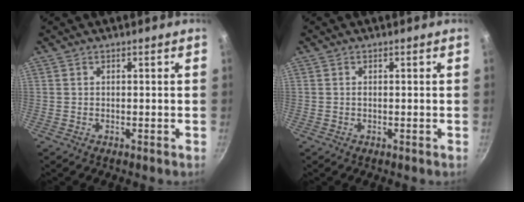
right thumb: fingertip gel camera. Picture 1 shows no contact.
{"total": 0.0}